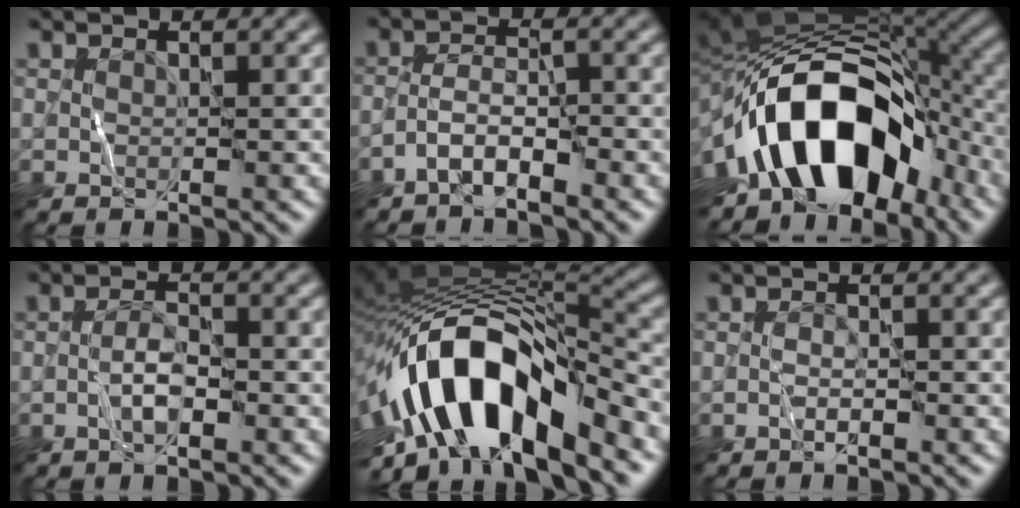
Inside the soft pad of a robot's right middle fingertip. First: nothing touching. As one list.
[{"total": 2.6, "force": [-2.0, 0.6, 1.5], "torque": [-0.030, 0.009, -0.045]}, {"total": 14.9, "force": [-6.0, 8.8, 10.5], "torque": [-0.158, 0.011, -0.109]}, {"total": 1.9, "force": [-0.7, 0.5, 1.7], "torque": [-0.033, 0.005, -0.018]}, {"total": 13.5, "force": [-5.3, 6.1, 10.9], "torque": [-0.182, 0.010, -0.098]}, {"total": 0.6, "force": [-0.4, 0.1, 0.4], "torque": [-0.008, 0.002, -0.010]}]